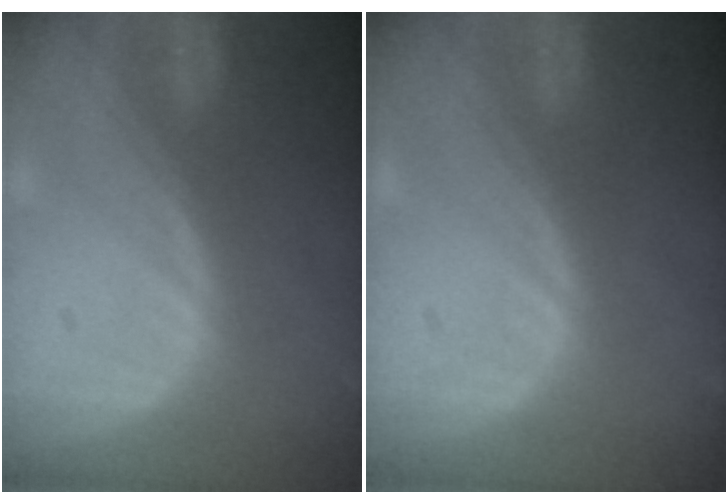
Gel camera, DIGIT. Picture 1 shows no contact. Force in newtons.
{"total": 0.0}